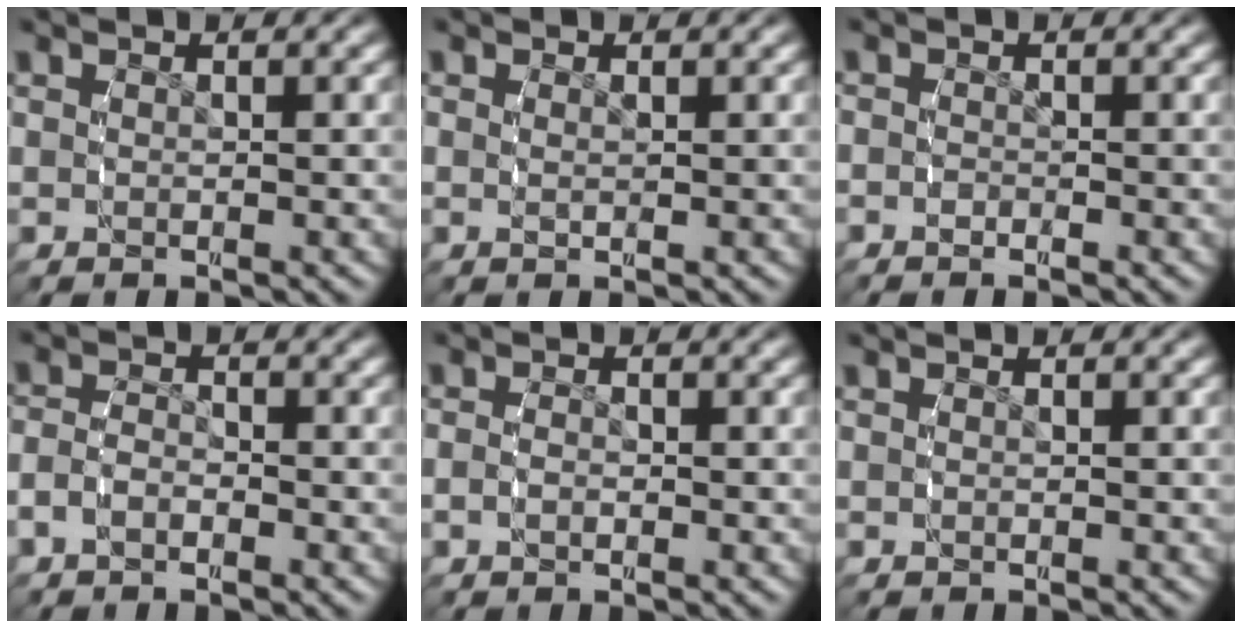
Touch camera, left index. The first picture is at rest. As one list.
[{"total": 0.8, "force": [0.0, 0.0, 0.8], "torque": [-0.015, -0.007, 0.003]}, {"total": 1.3, "force": [-0.9, 0.9, 0.2], "torque": [-0.013, -0.006, -0.016]}, {"total": 2.4, "force": [-1.5, 1.5, 1.2], "torque": [-0.034, -0.014, -0.023]}, {"total": 1.4, "force": [-0.8, 0.9, 0.9], "torque": [-0.028, -0.009, -0.012]}, {"total": 0.0}]